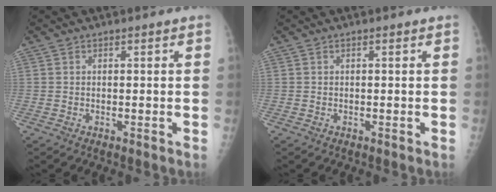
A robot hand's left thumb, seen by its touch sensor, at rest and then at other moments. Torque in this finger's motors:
{"motor_torque": [0.01, 0.00, -0.12, -0.12, 0.00]}